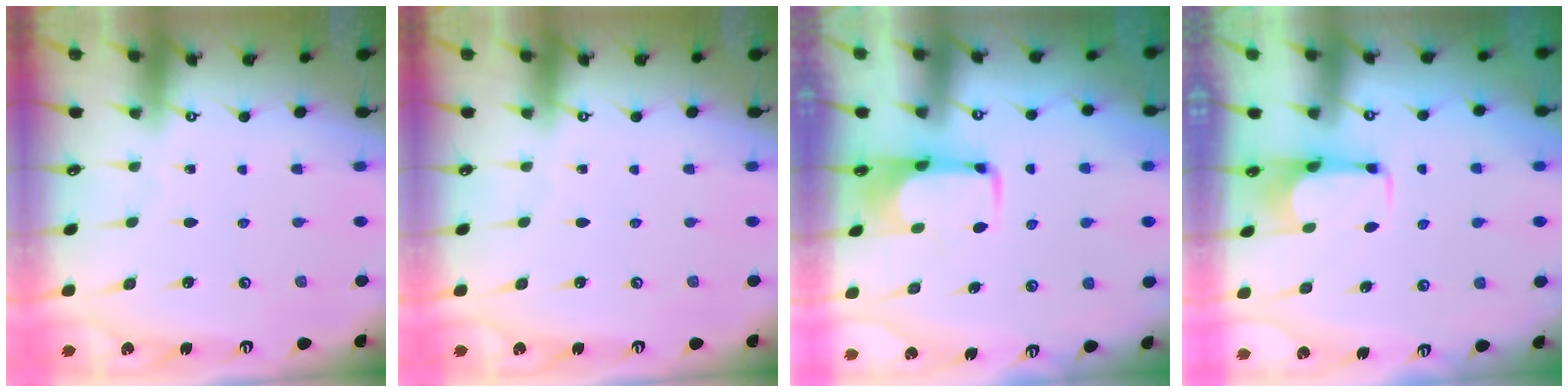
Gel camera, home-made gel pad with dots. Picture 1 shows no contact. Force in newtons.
{"total": 0.0}
{"total": 1.7, "press": 1.7, "slide": 0.4}
{"total": 2.8, "press": 2.7, "slide": 0.7}